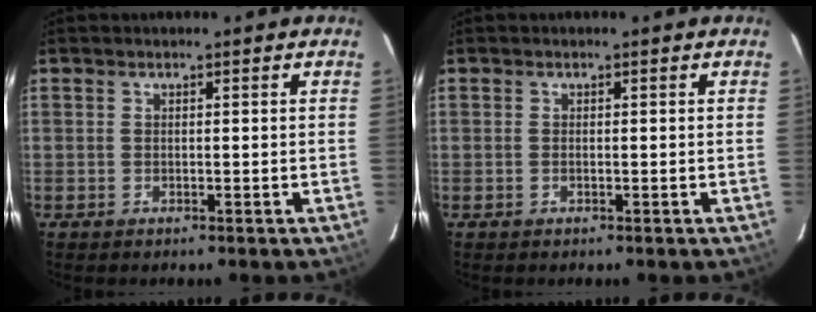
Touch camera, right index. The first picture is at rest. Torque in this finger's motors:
{"motor_torque": [0.19, 0.14, -0.03, 0.01]}